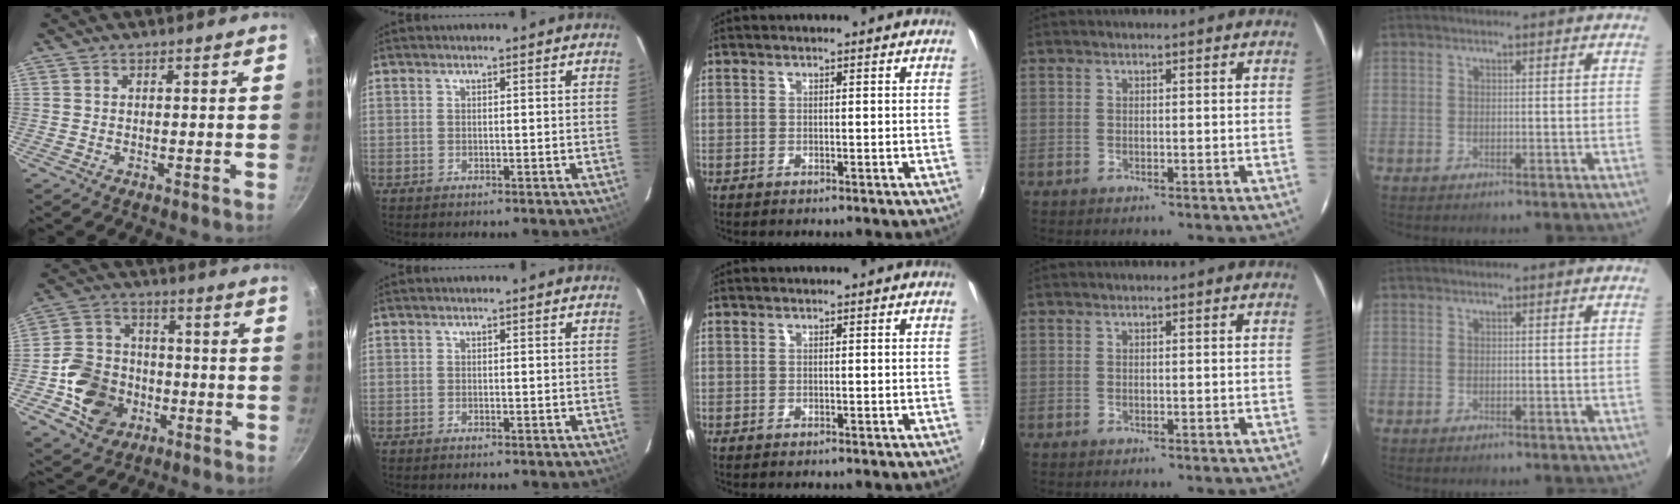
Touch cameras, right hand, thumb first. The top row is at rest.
{"thumb": {"total": 14.1, "force": [-4.0, 11.7, 6.8], "torque": [-0.102, 0.040, -0.069]}}